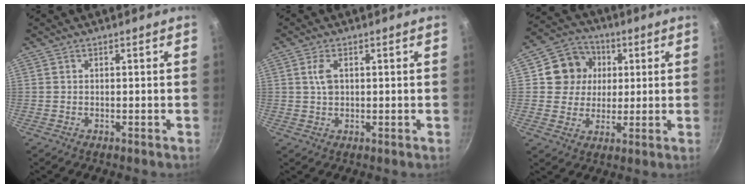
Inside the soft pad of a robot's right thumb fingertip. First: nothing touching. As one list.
[{"total": 2.9, "force": [0.8, 1.6, 2.3], "torque": [-0.047, 0.000, 0.016]}, {"total": 10.9, "force": [2.1, 9.9, 3.9], "torque": [-0.025, 0.005, 0.032]}]